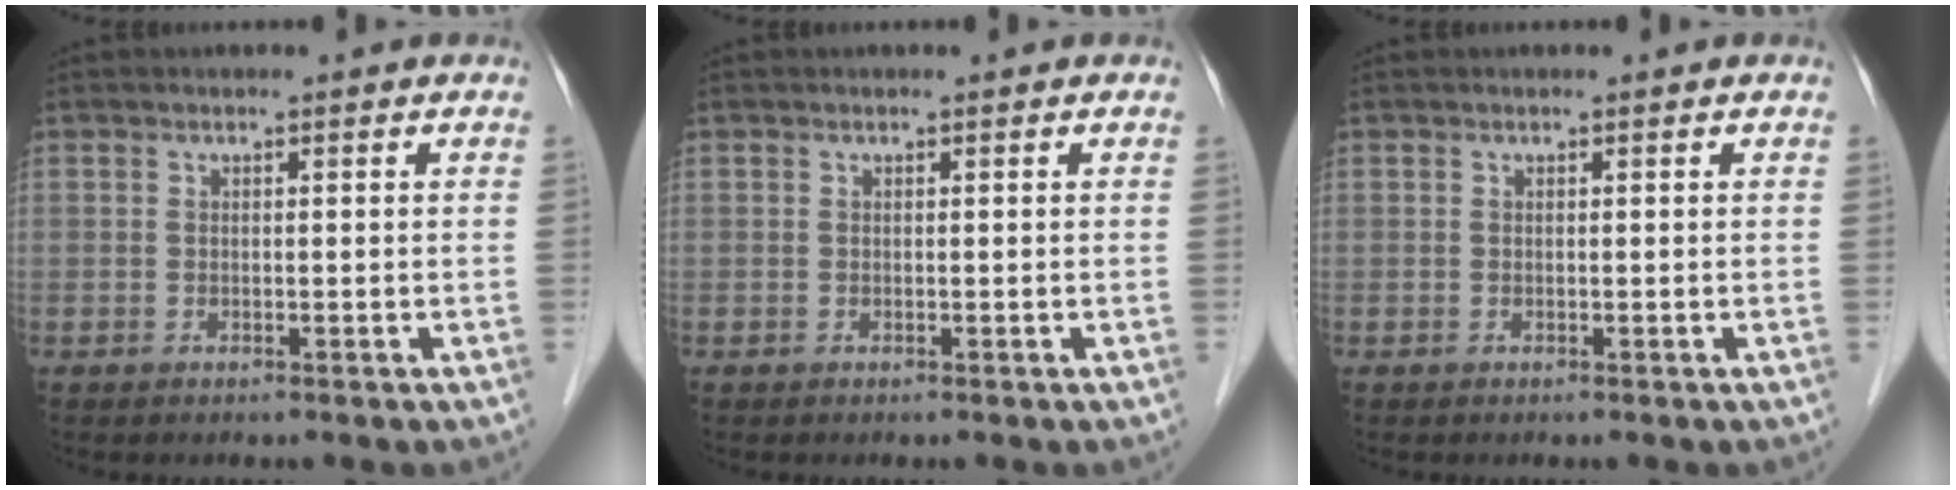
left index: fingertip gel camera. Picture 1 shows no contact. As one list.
[{"total": 0.0}, {"total": 0.0}]